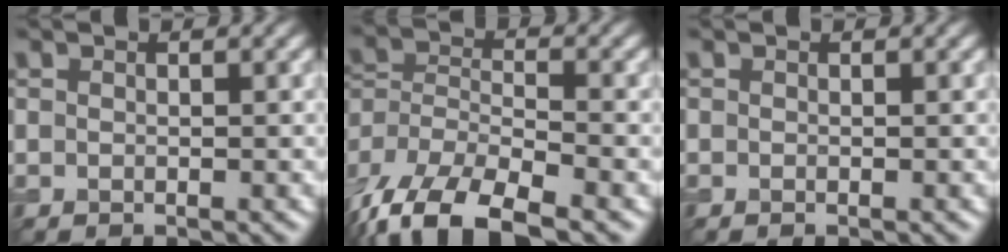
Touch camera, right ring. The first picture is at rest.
{"total": 11.9, "force": [-8.2, 4.8, 7.2], "torque": [-0.146, -0.021, -0.146]}
{"total": 0.0}